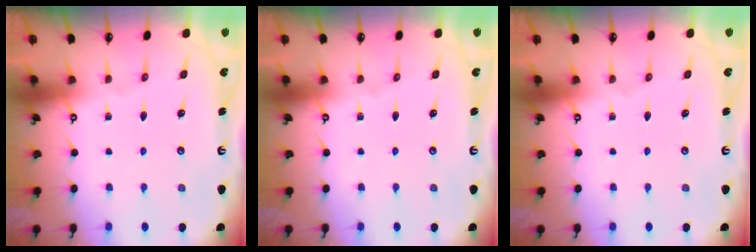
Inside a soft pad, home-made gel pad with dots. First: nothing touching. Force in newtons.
{"total": 0.0}
{"total": 0.0}